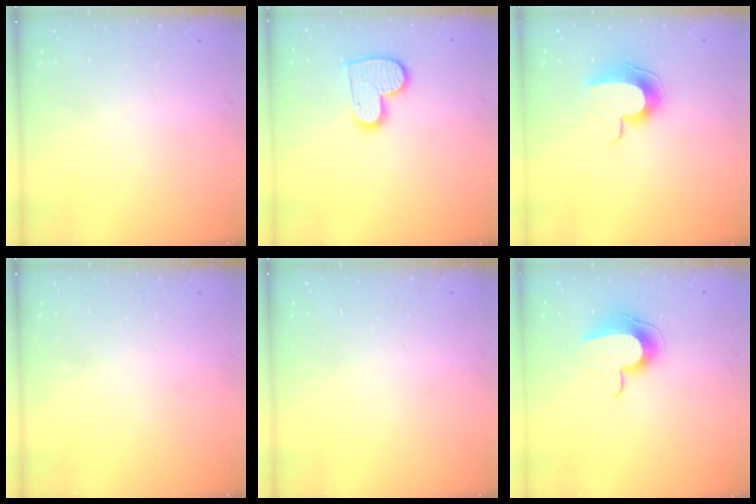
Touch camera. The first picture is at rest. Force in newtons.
{"total": 11.1, "press": 11.1, "slide": 0.8}
{"total": 10.5, "press": 10.5, "slide": 1.1}
{"total": 0.0}
{"total": 0.0}
{"total": 9.8, "press": 9.8, "slide": 0.2}